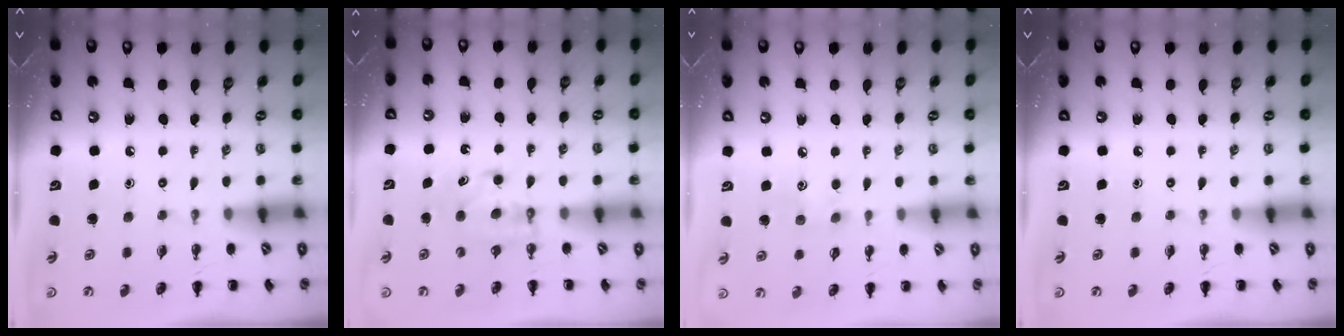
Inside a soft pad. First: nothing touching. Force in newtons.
{"total": 5.2, "press": 5.2, "slide": 0.6}
{"total": 5.7, "press": 5.5, "slide": 1.4}
{"total": 0.0}